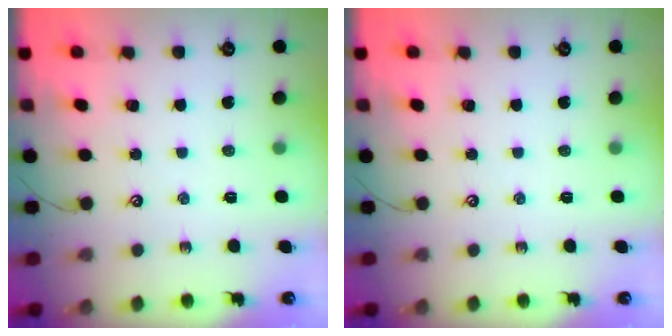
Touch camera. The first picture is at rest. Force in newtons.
{"total": 0.0}